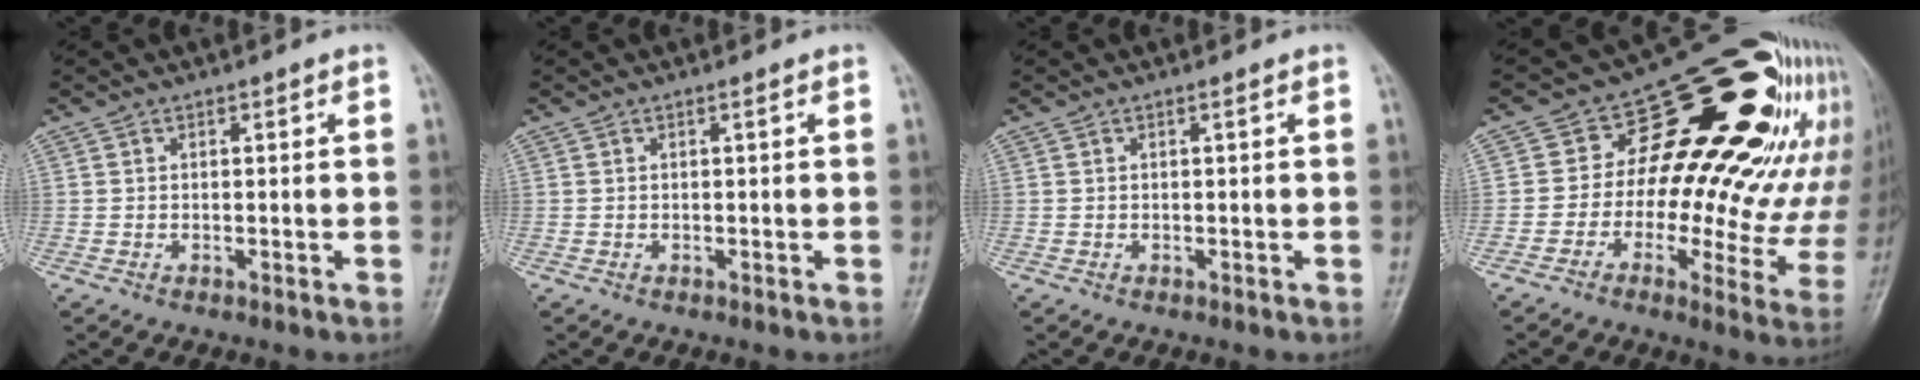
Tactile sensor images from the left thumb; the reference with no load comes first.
{"total": 0.0}
{"total": 0.0}
{"total": 26.3, "force": [10.5, 13.4, 20.0], "torque": [-0.234, 0.004, 0.141]}